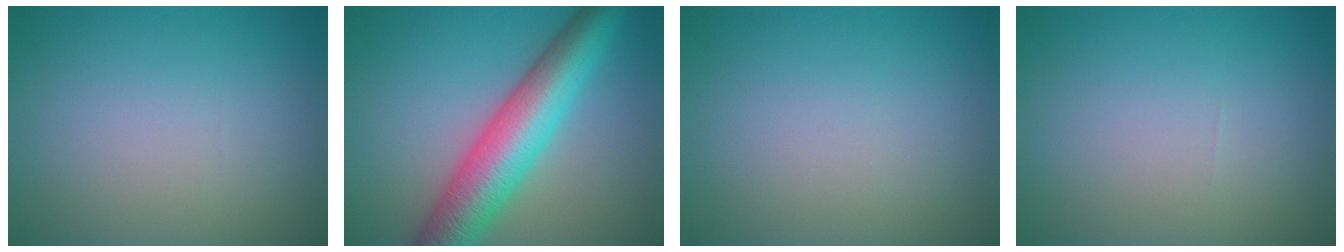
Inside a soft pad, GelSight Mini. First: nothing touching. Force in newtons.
{"total": 8.5, "press": 8.5, "slide": 0.1}
{"total": 0.0}
{"total": 0.0}